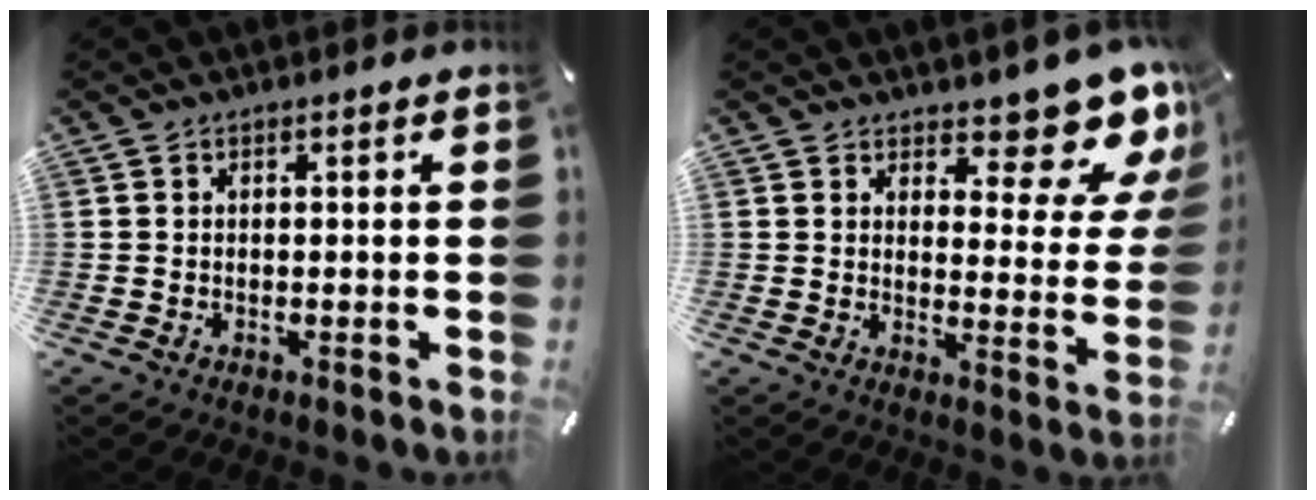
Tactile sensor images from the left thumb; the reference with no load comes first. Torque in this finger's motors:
{"motor_torque": [0.68, -0.13, 0.05, 0.05, 0.09]}